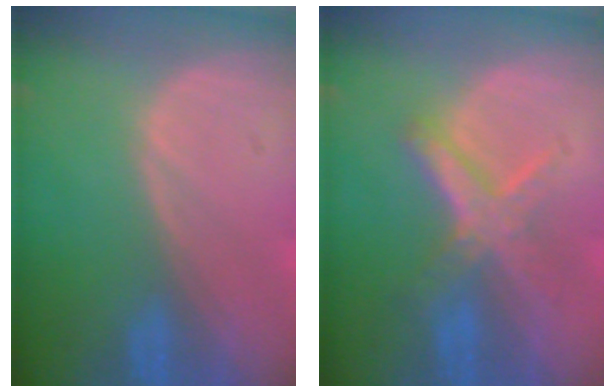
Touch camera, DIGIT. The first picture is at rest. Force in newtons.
{"total": 6.4, "press": 5.7, "slide": 3.0}